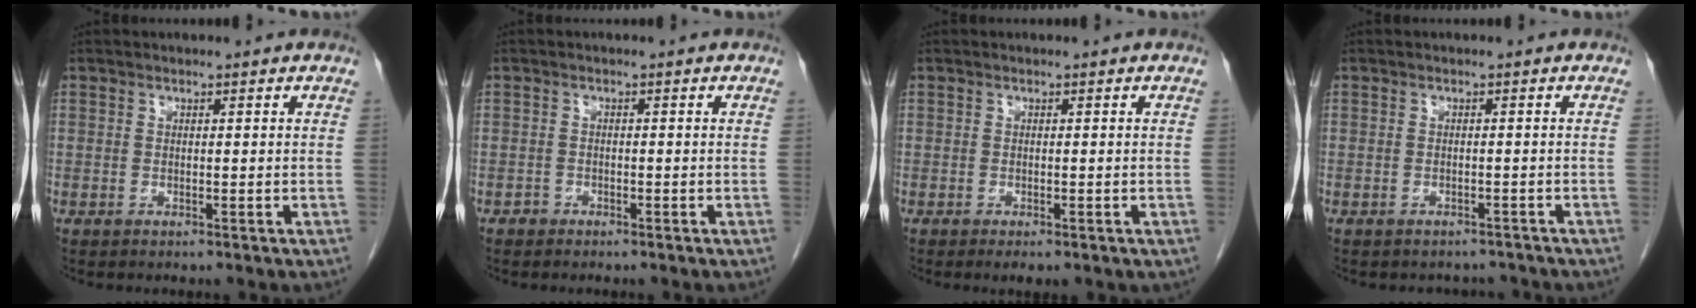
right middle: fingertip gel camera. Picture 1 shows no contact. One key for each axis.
{"total": 0.8, "fx": -0.6, "fy": 0.5, "fz": 0.0, "tx": -0.001, "ty": 0.003, "tz": -0.013}
{"total": 2.3, "fx": -1.4, "fy": 0.9, "fz": 1.5, "tx": -0.016, "ty": -0.004, "tz": -0.016}
{"total": 3.3, "fx": -3.0, "fy": 1.4, "fz": -0.1, "tx": 0.001, "ty": 0.005, "tz": -0.038}